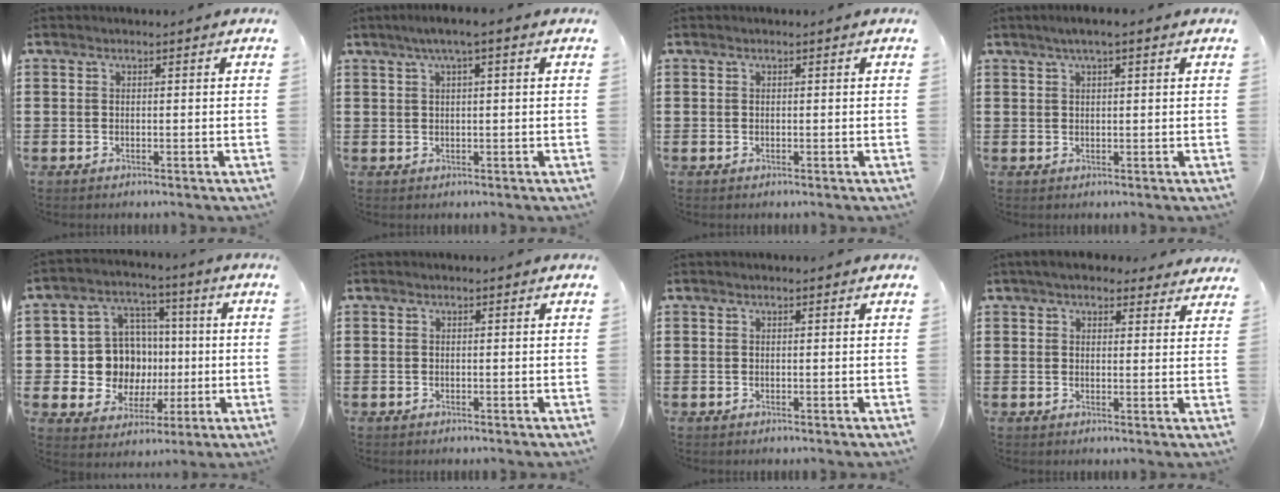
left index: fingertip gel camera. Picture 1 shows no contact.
{"total": 2.4, "force": [0.7, 0.0, 2.3], "torque": [-0.042, 0.000, 0.012]}
{"total": 0.0}
{"total": 2.2, "force": [1.1, 0.2, 1.9], "torque": [-0.036, 0.003, 0.018]}
{"total": 10.7, "force": [0.6, 10.0, 3.7], "torque": [-0.109, 0.006, 0.025]}
{"total": 0.0}
{"total": 0.0}
{"total": 4.0, "force": [3.4, 1.3, 1.5], "torque": [-0.040, -0.002, 0.064]}